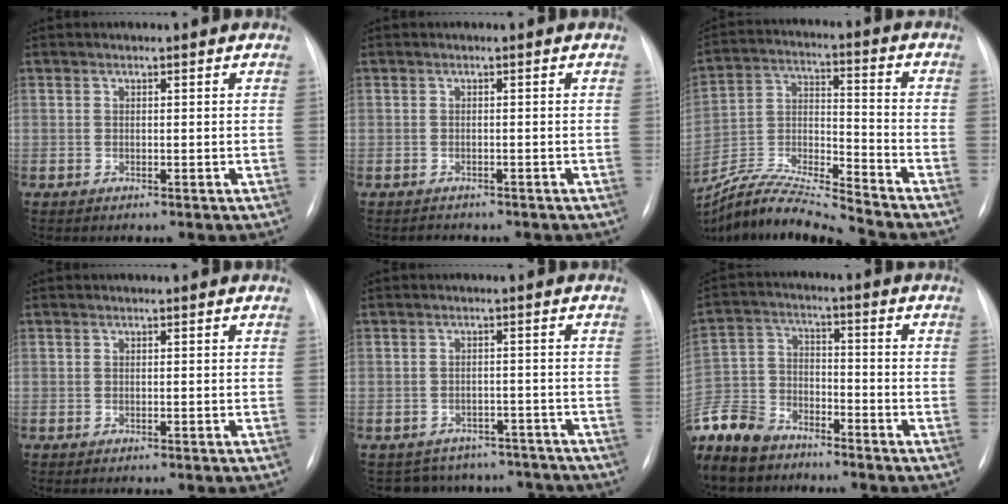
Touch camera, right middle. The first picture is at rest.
{"total": 2.1, "force": [-1.9, 0.8, 0.5], "torque": [-0.010, -0.003, -0.021]}
{"total": 14.0, "force": [-13.4, -1.4, 3.9], "torque": [-0.077, 0.008, -0.254]}
{"total": 1.0, "force": [-0.8, -0.1, 0.6], "torque": [-0.006, 0.000, -0.009]}
{"total": 9.7, "force": [-8.8, 4.2, 0.3], "torque": [0.003, 0.024, -0.101]}
{"total": 12.5, "force": [-10.8, 5.3, 3.4], "torque": [-0.086, -0.001, -0.209]}